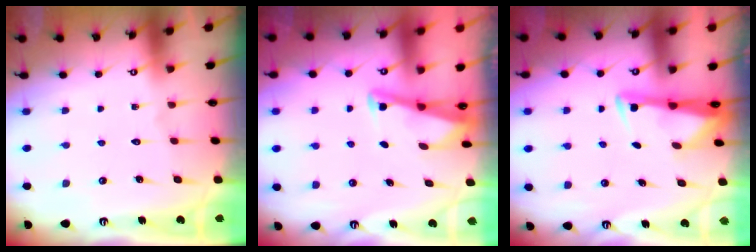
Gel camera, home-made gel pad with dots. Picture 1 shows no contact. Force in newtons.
{"total": 3.0, "press": 3.0, "slide": 0.3}
{"total": 3.4, "press": 3.3, "slide": 0.9}